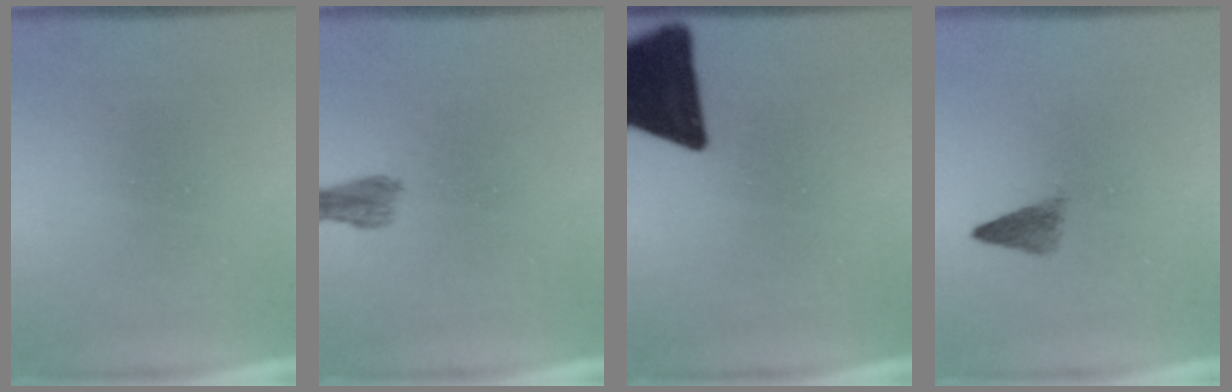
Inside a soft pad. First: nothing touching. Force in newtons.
{"total": 1.6}
{"total": 18.9}
{"total": 2.1}